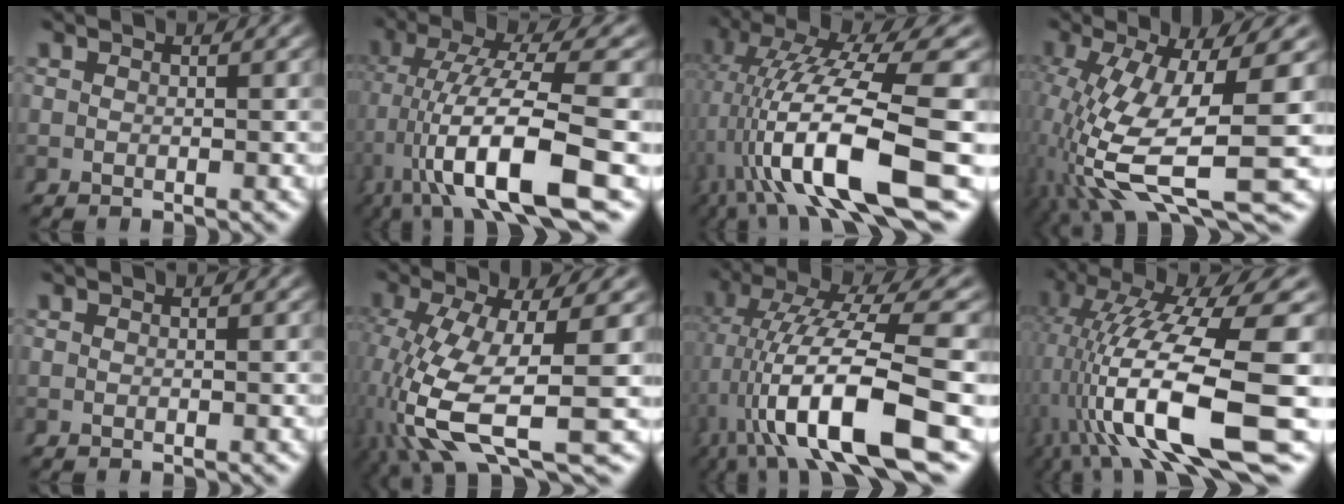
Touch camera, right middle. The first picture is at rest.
{"total": 10.7, "force": [-2.1, 3.0, 10.1], "torque": [-0.174, -0.014, -0.020]}
{"total": 13.3, "force": [-1.7, 4.8, 12.3], "torque": [-0.201, -0.011, -0.012]}
{"total": 11.4, "force": [-3.4, 4.3, 10.0], "torque": [-0.182, -0.046, -0.024]}
{"total": 0.0}
{"total": 9.5, "force": [-2.0, 3.7, 8.5], "torque": [-0.175, -0.043, -0.004]}
{"total": 12.0, "force": [-1.6, 3.8, 11.3], "torque": [-0.195, -0.015, -0.010]}
{"total": 14.5, "force": [-2.9, 5.5, 13.1], "torque": [-0.217, -0.024, -0.024]}